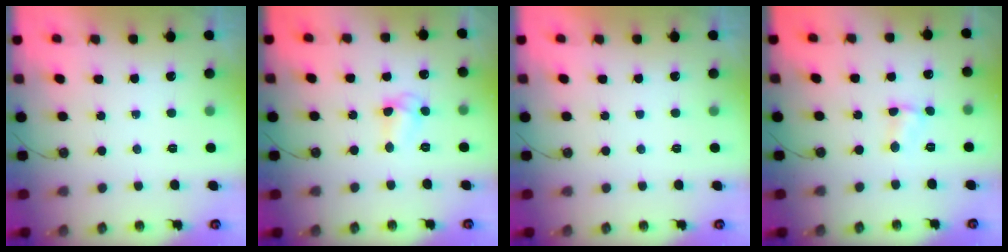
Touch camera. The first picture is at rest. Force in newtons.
{"total": 5.2, "press": 5.2, "slide": 0.5}
{"total": 0.0}
{"total": 2.8, "press": 2.8, "slide": 0.4}